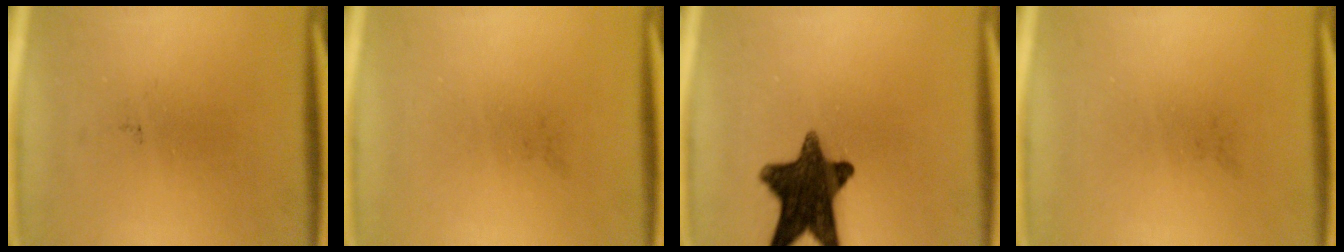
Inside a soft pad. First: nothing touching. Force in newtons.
{"total": 0.0}
{"total": 13.9}
{"total": 0.0}